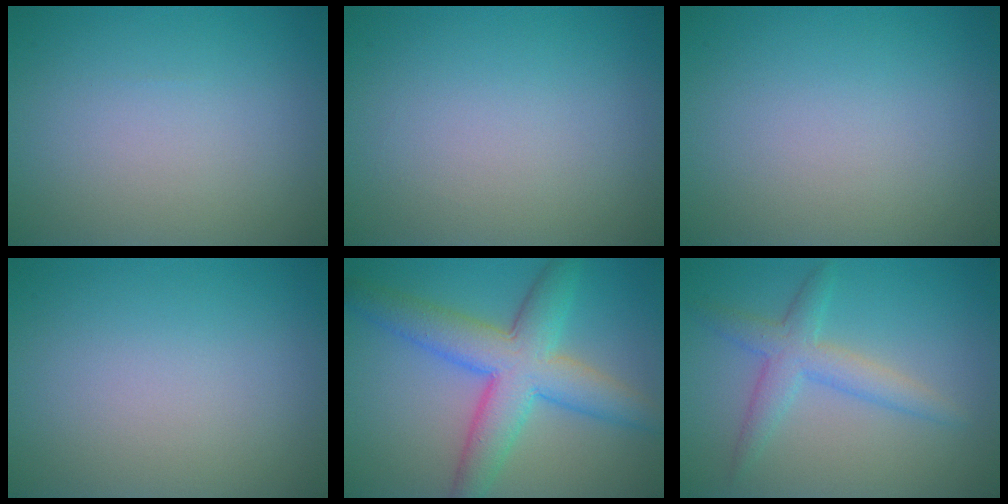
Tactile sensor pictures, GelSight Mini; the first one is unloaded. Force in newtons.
{"total": 0.0}
{"total": 0.0}
{"total": 0.0}
{"total": 7.6, "press": 7.6, "slide": 0.2}
{"total": 3.3, "press": 3.3, "slide": 0.1}